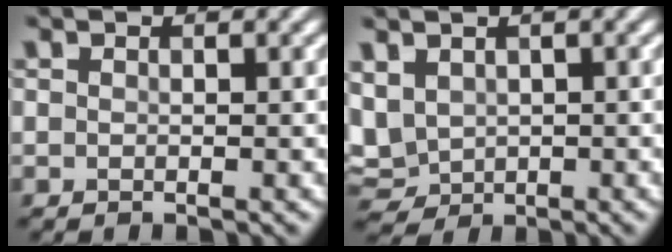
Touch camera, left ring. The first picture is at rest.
{"total": 3.7, "force": [0.6, 3.0, 2.1], "torque": [-0.062, -0.005, 0.019]}